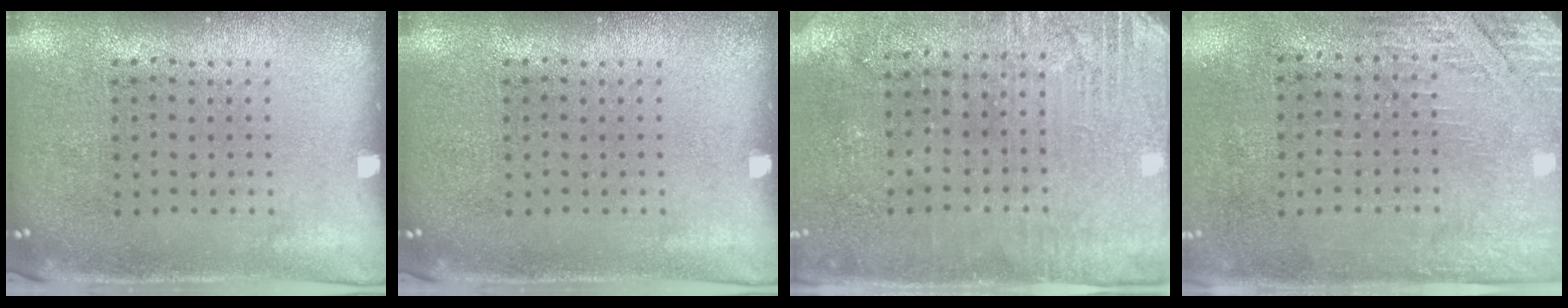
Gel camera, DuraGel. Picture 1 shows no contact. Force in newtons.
{"total": 0.0}
{"total": 2.9, "press": 2.8, "slide": 0.9}
{"total": 2.7, "press": 2.3, "slide": 1.4}